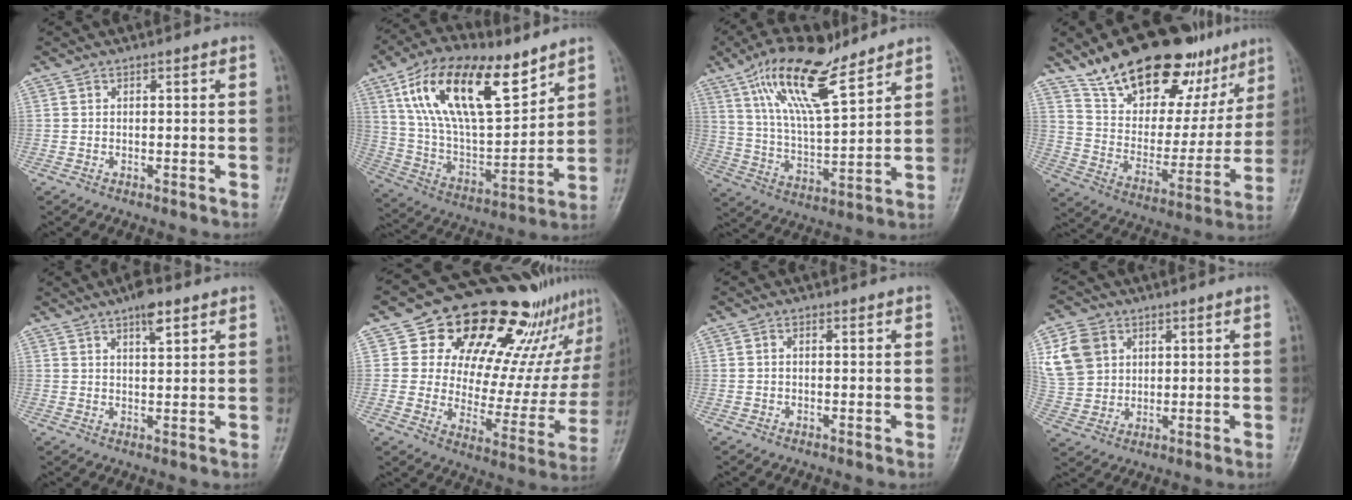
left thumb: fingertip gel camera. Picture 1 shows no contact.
{"total": 23.7, "force": [12.2, 10.5, 17.5], "torque": [-0.292, -0.034, 0.227]}
{"total": 16.4, "force": [10.4, 5.2, 11.5], "torque": [-0.195, -0.040, 0.198]}
{"total": 26.2, "force": [17.6, 12.5, 14.8], "torque": [-0.176, -0.056, 0.283]}
{"total": 4.6, "force": [2.8, 1.5, 3.3], "torque": [-0.044, -0.009, 0.043]}
{"total": 25.7, "force": [16.8, 12.8, 14.6], "torque": [-0.164, -0.057, 0.235]}
{"total": 1.0, "force": [0.0, 0.6, 0.8], "torque": [-0.009, 0.004, -0.003]}
{"total": 10.3, "force": [3.4, 8.3, 5.0], "torque": [-0.083, -0.004, 0.071]}